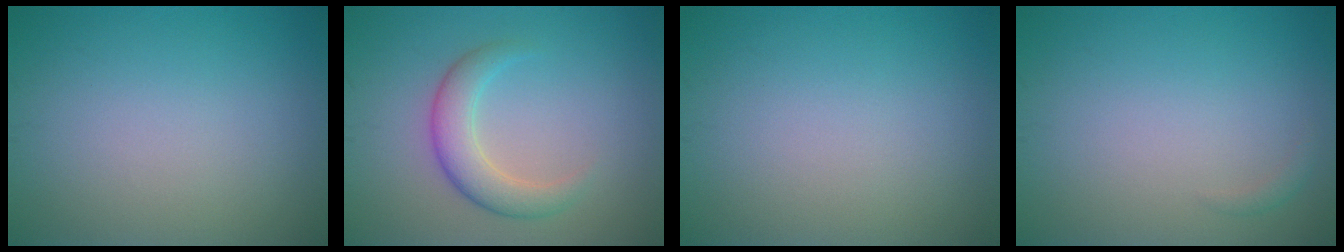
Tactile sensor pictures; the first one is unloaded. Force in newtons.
{"total": 3.6, "press": 3.6, "slide": 0.3}
{"total": 0.0}
{"total": 0.6, "press": 0.6, "slide": 0.1}